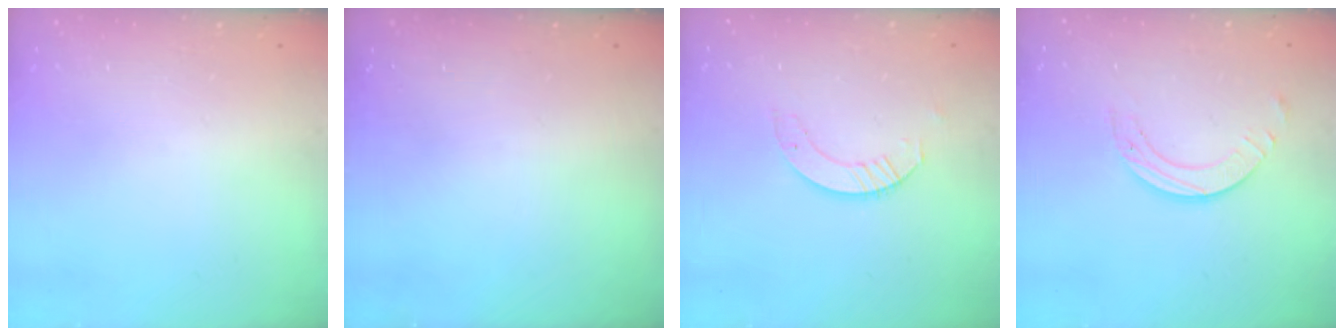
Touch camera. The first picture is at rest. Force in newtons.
{"total": 0.0}
{"total": 3.8, "press": 3.8, "slide": 0.1}
{"total": 5.8, "press": 5.8, "slide": 0.6}